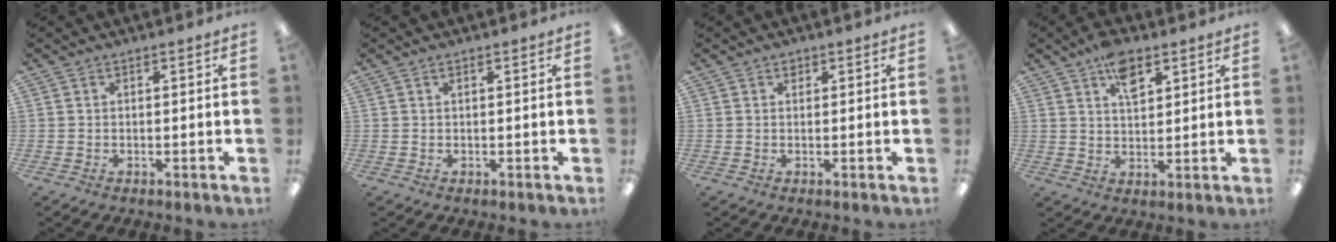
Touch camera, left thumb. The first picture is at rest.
{"total": 0.5, "force": [0.3, 0.2, 0.4], "torque": [-0.009, 0.002, 0.006]}
{"total": 1.0, "force": [0.7, 0.7, 0.3], "torque": [0.000, -0.002, 0.010]}
{"total": 7.2, "force": [4.4, 3.6, 4.4], "torque": [-0.066, -0.015, 0.075]}